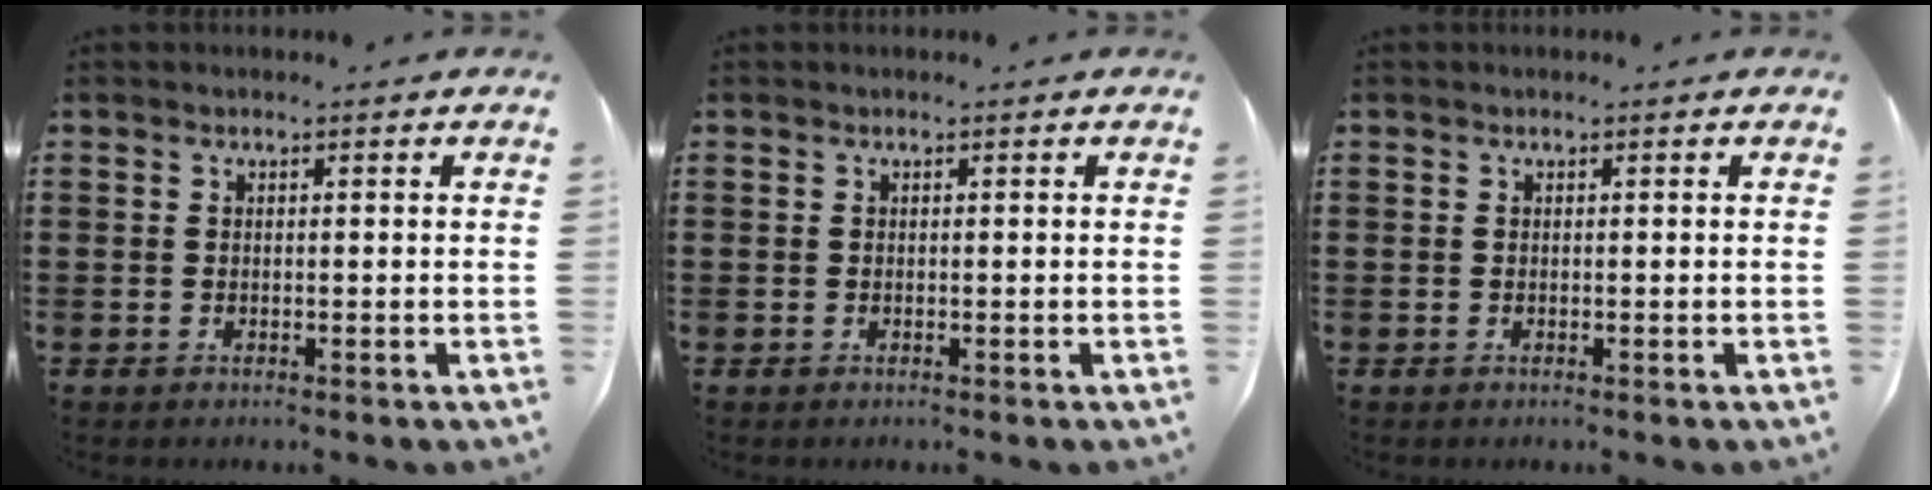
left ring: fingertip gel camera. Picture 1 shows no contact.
{"total": 0.0}
{"total": 0.0}